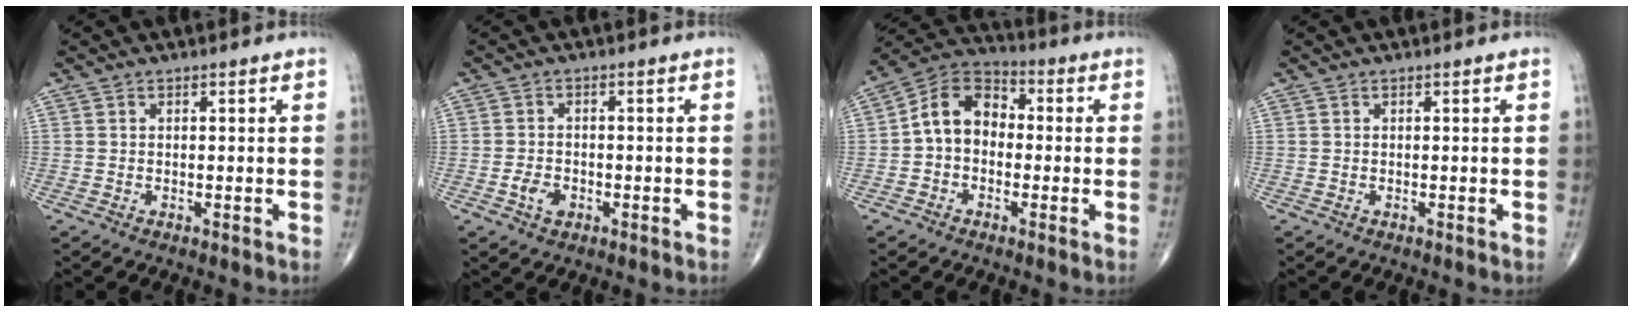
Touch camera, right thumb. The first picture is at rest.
{"total": 3.2, "force": [-1.2, 2.2, 1.9], "torque": [-0.027, 0.005, -0.022]}
{"total": 10.2, "force": [-0.5, 7.7, 6.7], "torque": [-0.093, 0.037, -0.026]}
{"total": 0.0}